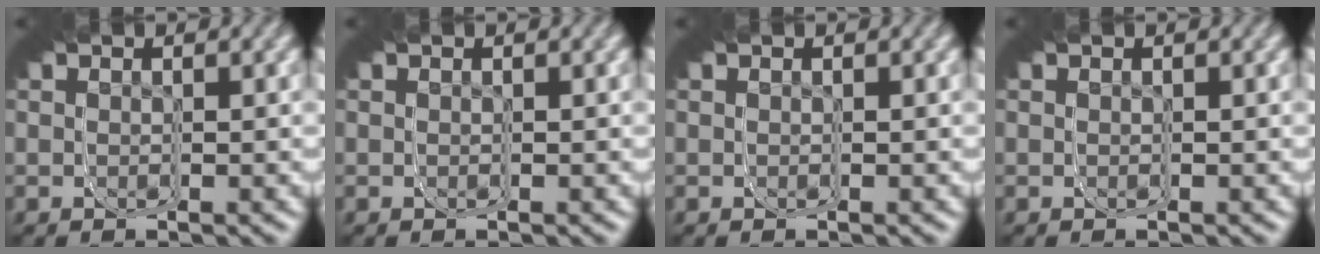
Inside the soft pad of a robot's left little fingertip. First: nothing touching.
{"total": 0.0}
{"total": 0.0}
{"total": 0.0}